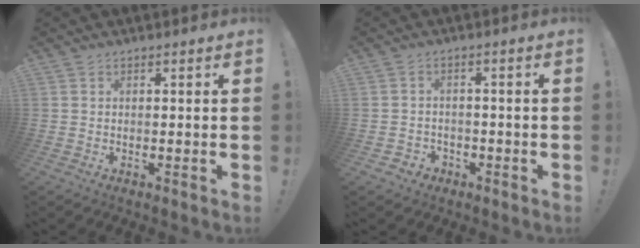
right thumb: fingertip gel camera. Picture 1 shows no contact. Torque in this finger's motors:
{"motor_torque": [-0.22, -0.18, -0.22, -0.06, 0.00]}